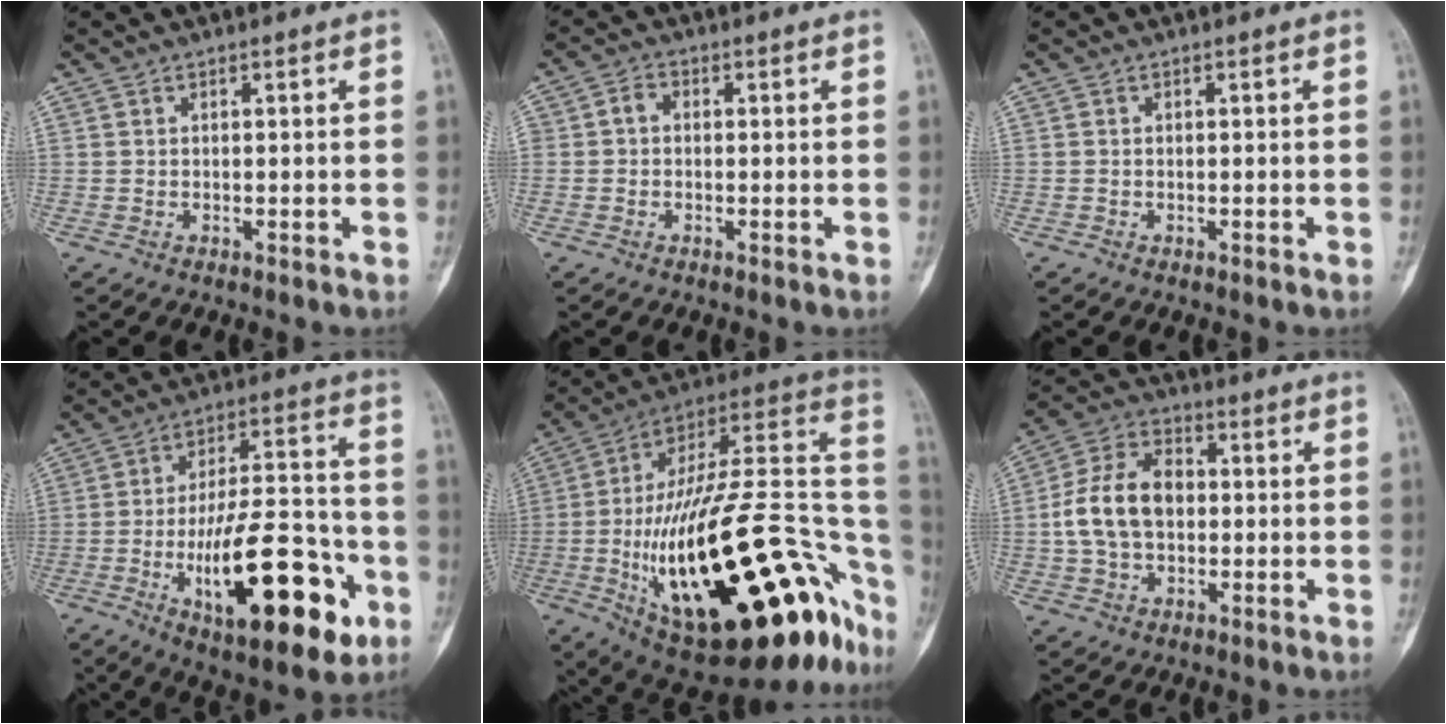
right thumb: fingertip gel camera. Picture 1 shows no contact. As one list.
[{"total": 2.5, "force": [-0.1, 2.0, 1.4], "torque": [-0.016, 0.012, -0.006]}, {"total": 0.0}, {"total": 25.2, "force": [-9.2, 9.6, 21.5], "torque": [-0.317, 0.037, -0.131]}, {"total": 44.5, "force": [-14.0, 16.8, 38.8], "torque": [-0.517, 0.053, -0.216]}, {"total": 12.7, "force": [-0.1, 8.8, 9.2], "torque": [-0.161, 0.029, -0.008]}]